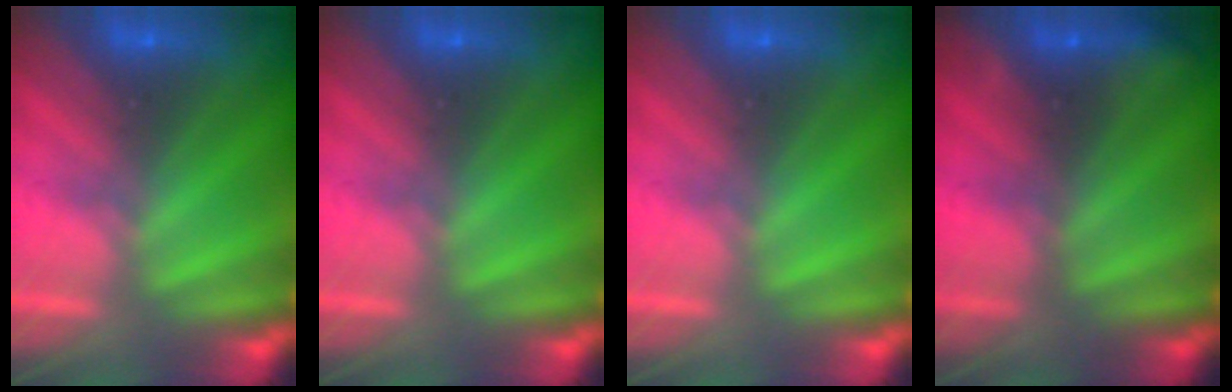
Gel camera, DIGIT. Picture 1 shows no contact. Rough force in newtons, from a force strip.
{"total": 0.0}
{"total": 0.0}
{"total": 2.4}